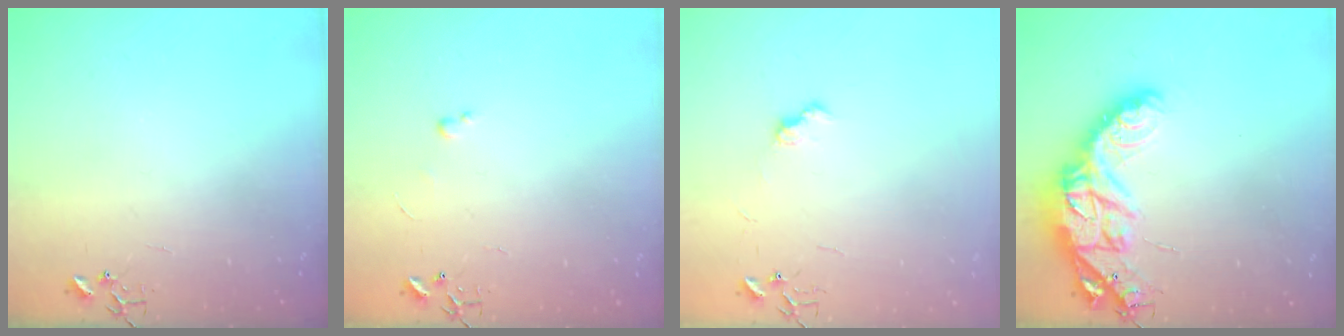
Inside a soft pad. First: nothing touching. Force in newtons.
{"total": 2.4, "press": 2.3, "slide": 0.4}
{"total": 6.4, "press": 6.4, "slide": 0.8}
{"total": 19.5, "press": 19.4, "slide": 1.3}